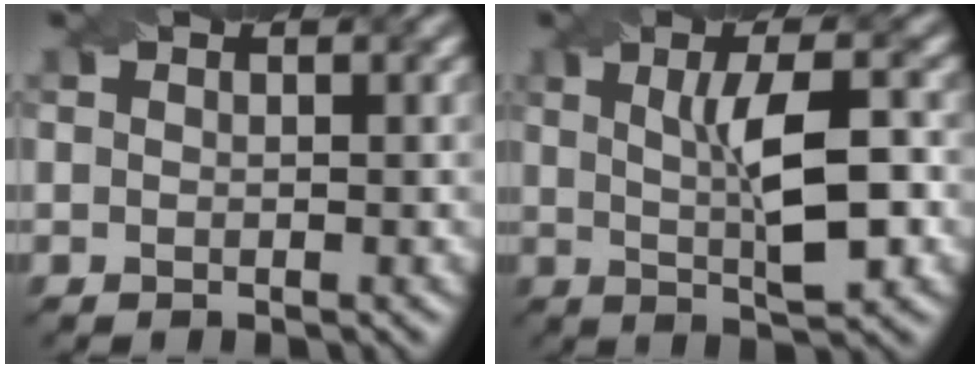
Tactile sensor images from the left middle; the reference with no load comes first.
{"total": 6.8, "force": [0.5, 1.7, 6.5], "torque": [-0.100, 0.007, 0.011]}